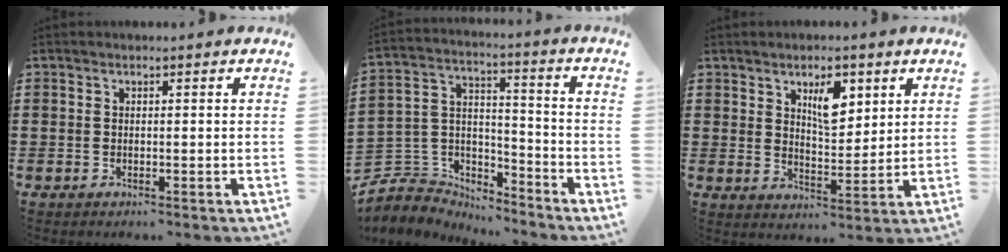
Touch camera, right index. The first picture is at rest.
{"total": 5.5, "force": [-4.7, 2.9, 0.1], "torque": [-0.030, 0.001, -0.099]}
{"total": 6.3, "force": [3.1, 2.8, 4.8], "torque": [-0.072, -0.006, 0.047]}